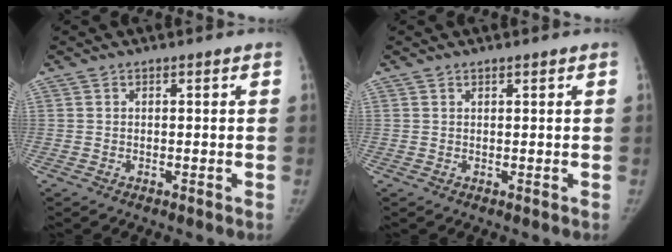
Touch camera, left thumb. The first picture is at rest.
{"total": 0.5, "force": [0.5, 0.1, 0.2], "torque": [-0.005, -0.003, 0.009]}